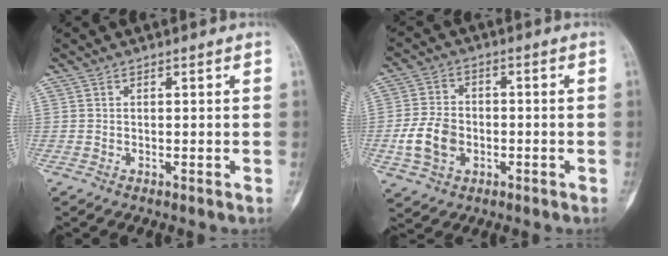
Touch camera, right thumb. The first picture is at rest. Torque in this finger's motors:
{"motor_torque": [1.43, 0.90, 0.69, -0.54, 0.27]}